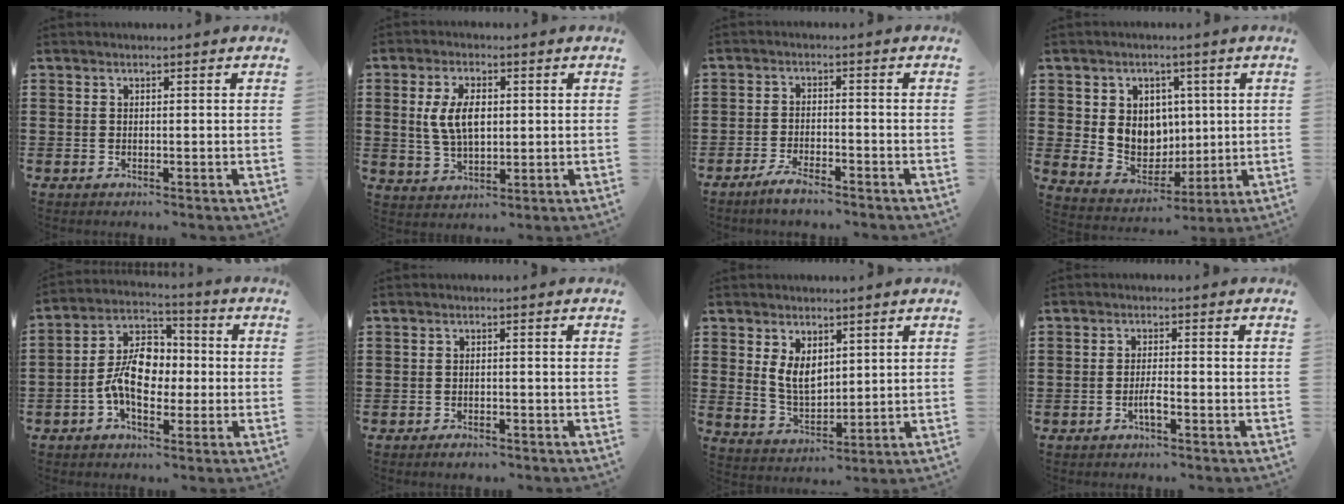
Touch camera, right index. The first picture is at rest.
{"total": 6.6, "force": [0.9, 3.5, 5.5], "torque": [-0.111, 0.007, 0.010]}
{"total": 3.0, "force": [-2.7, 0.3, 1.3], "torque": [-0.030, 0.005, -0.056]}
{"total": 6.5, "force": [1.9, 6.1, 1.3], "torque": [-0.043, -0.005, 0.036]}
{"total": 8.7, "force": [-1.5, 5.5, 6.6], "torque": [-0.143, 0.005, -0.034]}
{"total": 1.3, "force": [-1.2, 0.3, 0.3], "torque": [-0.009, -0.002, -0.024]}
{"total": 5.5, "force": [2.3, 3.4, 3.7], "torque": [-0.072, 0.005, 0.041]}
{"total": 2.5, "force": [-1.2, 0.2, 2.2], "torque": [-0.046, -0.004, -0.023]}